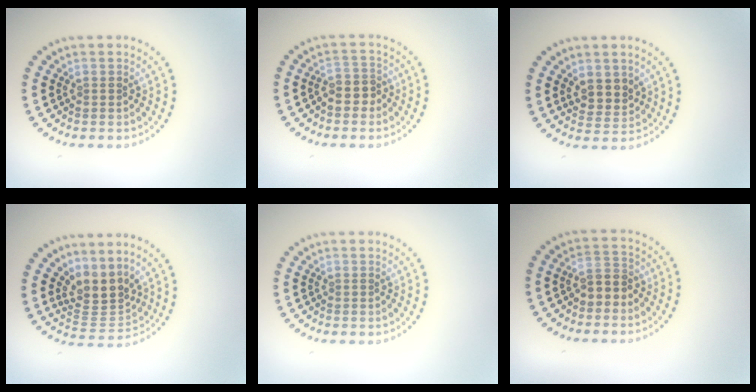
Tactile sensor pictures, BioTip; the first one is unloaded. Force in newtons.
{"total": 2.4, "press": 2.2, "slide": 1.0}
{"total": 2.4, "press": 2.3, "slide": 1.0}
{"total": 3.5, "press": 2.6, "slide": 2.4}
{"total": 0.0}
{"total": 2.4, "press": 2.2, "slide": 1.0}